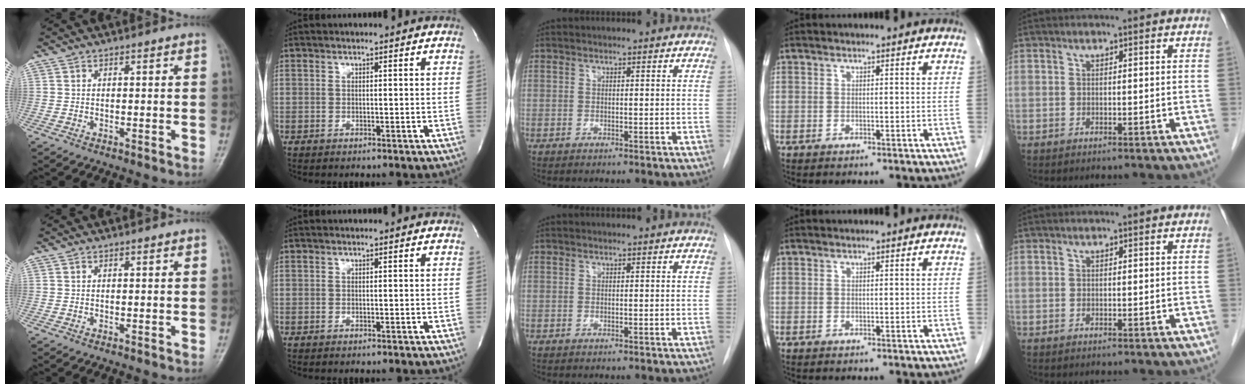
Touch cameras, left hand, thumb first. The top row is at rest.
{}